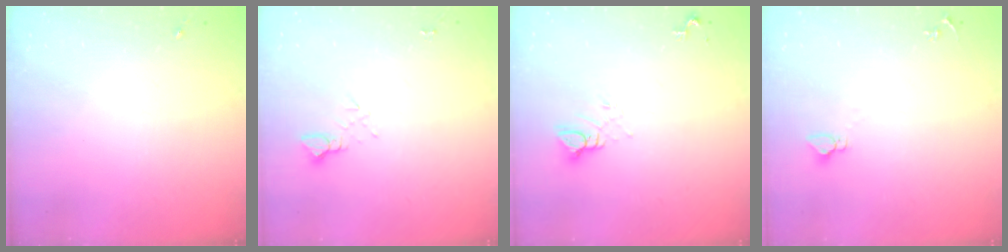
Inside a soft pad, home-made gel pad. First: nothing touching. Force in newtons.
{"total": 2.7, "press": 2.7, "slide": 0.2}
{"total": 5.6, "press": 5.6, "slide": 0.4}
{"total": 2.9, "press": 2.9, "slide": 0.1}